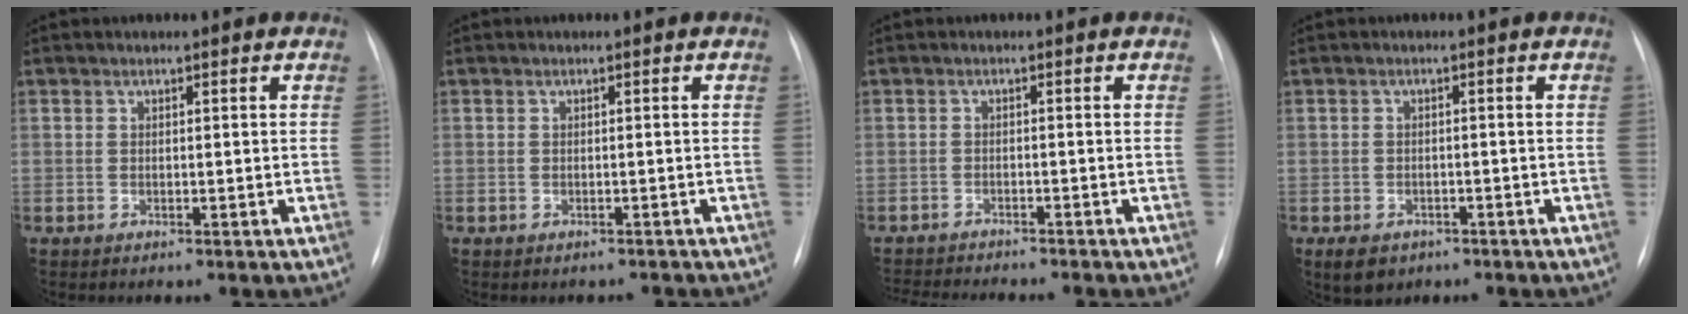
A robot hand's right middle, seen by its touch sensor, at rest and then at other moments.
{"total": 1.4, "force": [-1.2, 0.6, 0.1], "torque": [-0.002, 0.000, -0.016]}
{"total": 10.2, "force": [-9.4, 0.8, 3.8], "torque": [-0.053, -0.009, -0.134]}
{"total": 5.4, "force": [-3.5, 3.7, 2.0], "torque": [-0.031, -0.002, -0.045]}